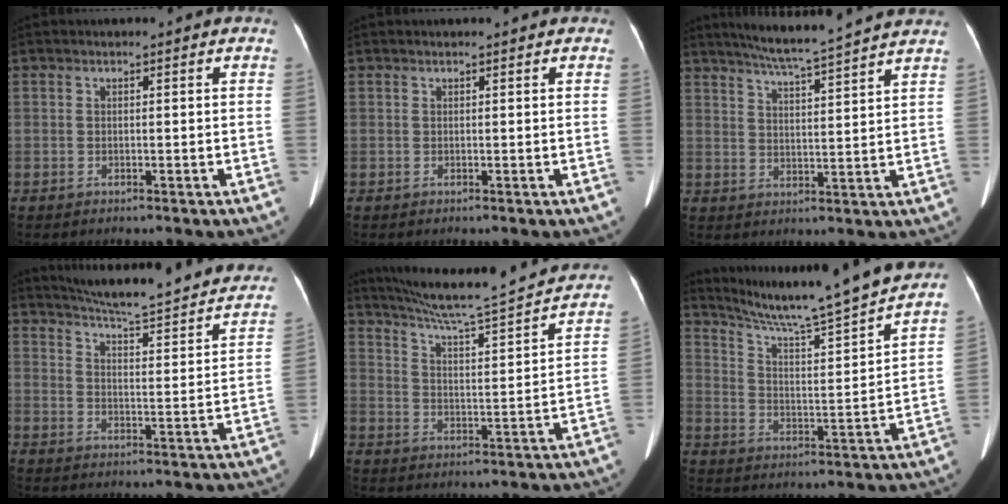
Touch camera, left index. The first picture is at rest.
{"total": 1.6, "force": [1.3, 0.4, 0.7], "torque": [-0.010, 0.019, 0.013]}
{"total": 13.3, "force": [11.8, -0.8, 6.0], "torque": [-0.106, 0.012, 0.163]}
{"total": 25.9, "force": [23.2, 3.3, 11.1], "torque": [-0.162, -0.050, 0.288]}
{"total": 21.4, "force": [19.5, 0.3, 8.8], "torque": [-0.148, -0.019, 0.271]}
{"total": 18.6, "force": [16.6, -1.3, 8.4], "torque": [-0.146, -0.021, 0.248]}